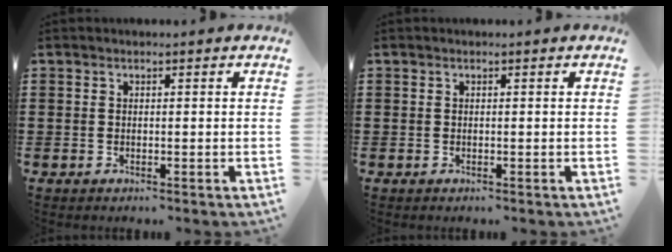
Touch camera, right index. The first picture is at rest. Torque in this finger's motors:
{"motor_torque": [0.27, 0.73, 0.00, 0.00]}